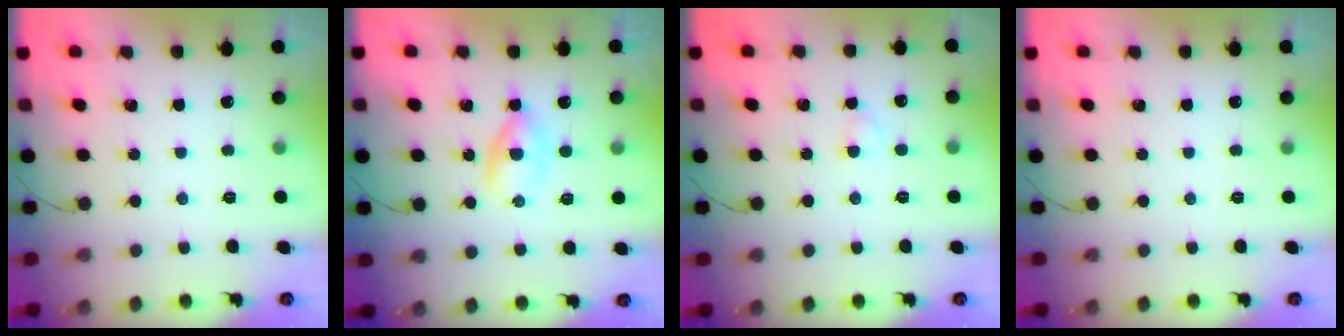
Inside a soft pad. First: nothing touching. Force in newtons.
{"total": 3.0, "press": 2.8, "slide": 1.2}
{"total": 1.8, "press": 1.6, "slide": 0.8}
{"total": 0.0}